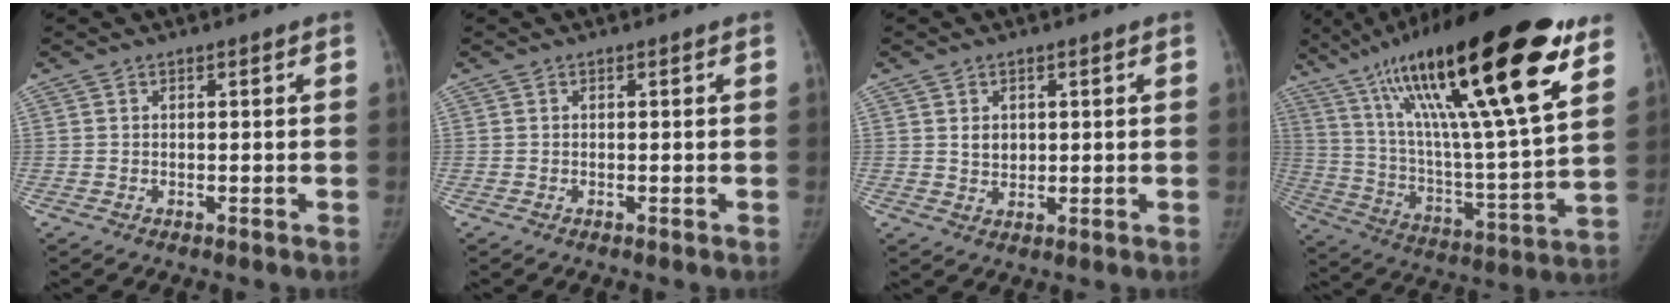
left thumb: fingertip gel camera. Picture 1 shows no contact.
{"total": 0.0}
{"total": 2.9, "force": [0.9, 2.4, 1.4], "torque": [-0.009, -0.008, 0.022]}
{"total": 34.8, "force": [19.7, 7.0, 27.8], "torque": [-0.460, -0.044, 0.331]}